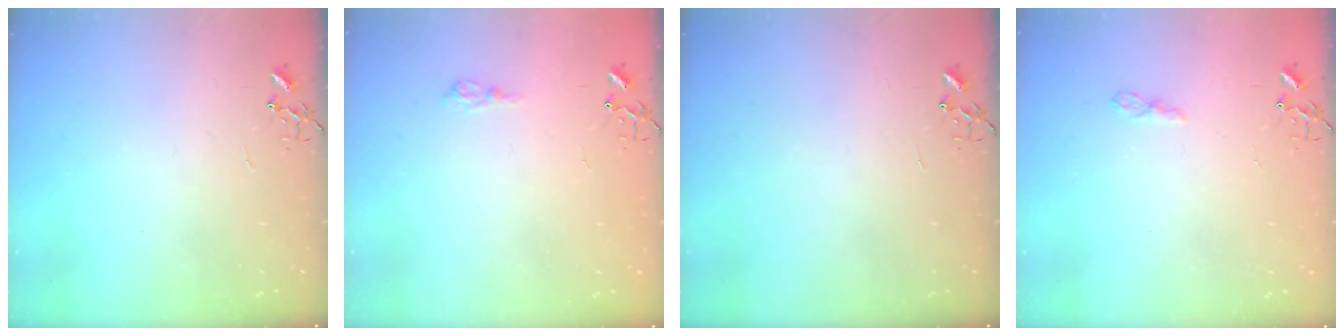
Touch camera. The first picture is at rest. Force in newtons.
{"total": 6.5, "press": 6.5, "slide": 0.9}
{"total": 0.0}
{"total": 4.8, "press": 4.7, "slide": 0.6}